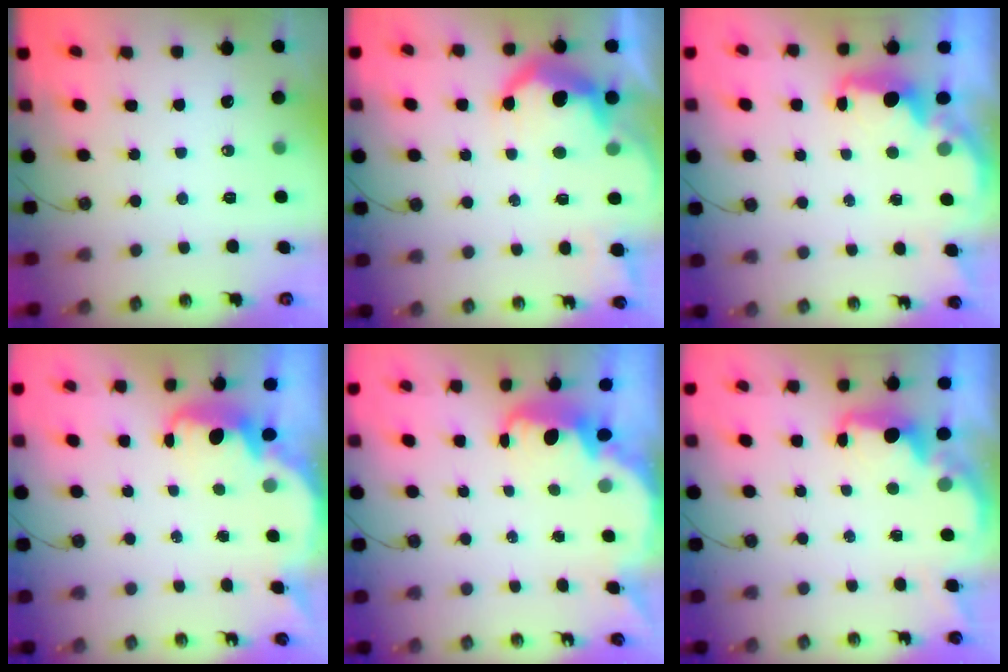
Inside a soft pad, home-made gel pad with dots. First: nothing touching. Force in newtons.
{"total": 13.9, "press": 13.9, "slide": 1.0}
{"total": 2.2, "press": 2.1, "slide": 0.7}
{"total": 2.8, "press": 2.7, "slide": 0.6}
{"total": 3.8, "press": 3.7, "slide": 0.4}
{"total": 2.2, "press": 2.0, "slide": 0.7}